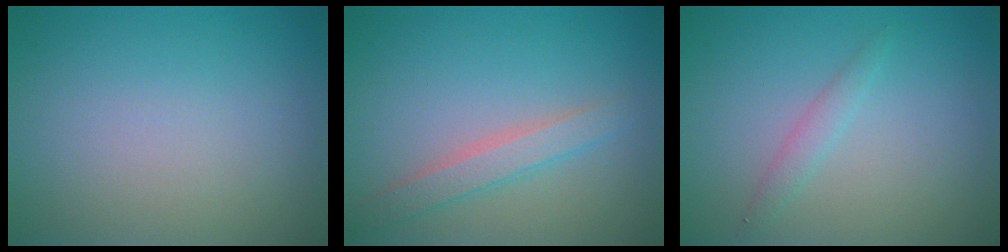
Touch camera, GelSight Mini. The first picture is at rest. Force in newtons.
{"total": 2.3, "press": 2.3, "slide": 0.1}
{"total": 1.2, "press": 1.2, "slide": 0.1}